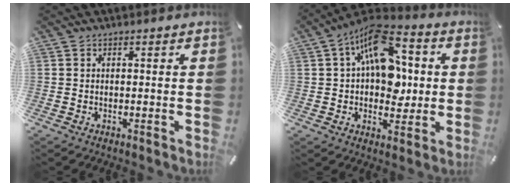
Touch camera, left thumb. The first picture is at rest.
{"total": 16.0, "force": [4.2, 10.2, 11.6], "torque": [-0.181, -0.022, 0.075]}